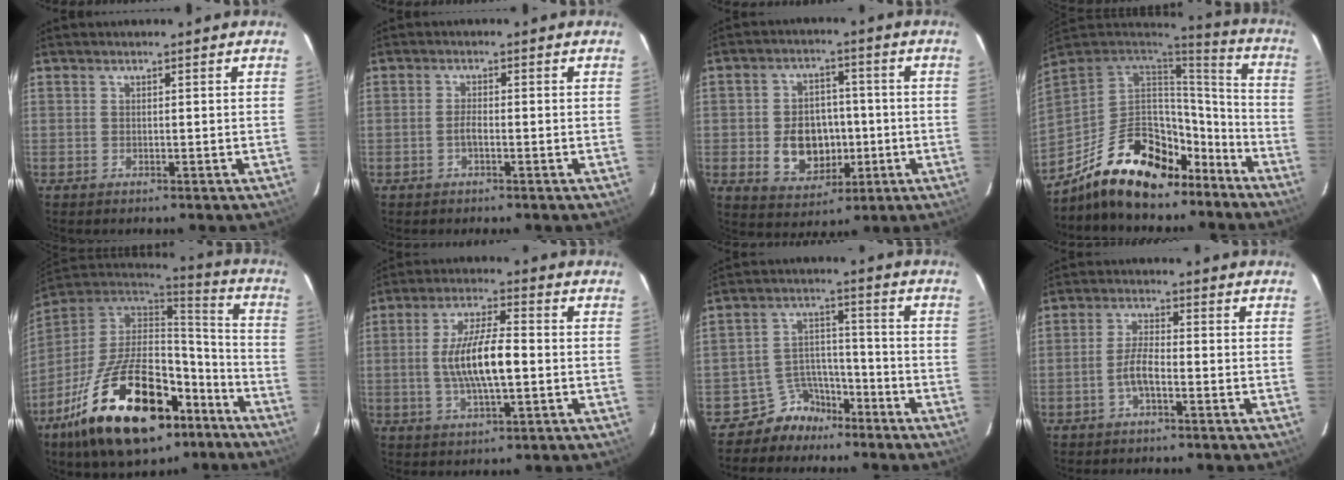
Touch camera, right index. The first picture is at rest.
{"total": 1.8, "force": [-0.8, 0.6, 1.5], "torque": [-0.033, 0.003, -0.016]}
{"total": 10.6, "force": [-2.1, 8.3, 6.3], "torque": [-0.139, 0.009, -0.017]}
{"total": 22.8, "force": [-14.8, 11.5, 13.1], "torque": [-0.258, 0.023, -0.211]}
{"total": 29.1, "force": [-15.6, 14.2, 20.0], "torque": [-0.373, -0.011, -0.233]}
{"total": 10.9, "force": [-0.9, 2.8, 10.5], "torque": [-0.200, 0.001, -0.012]}
{"total": 7.1, "force": [-5.7, 4.2, 0.4], "torque": [-0.009, 0.036, -0.096]}
{"total": 4.3, "force": [-1.9, 1.2, 3.6], "torque": [-0.082, 0.007, -0.036]}